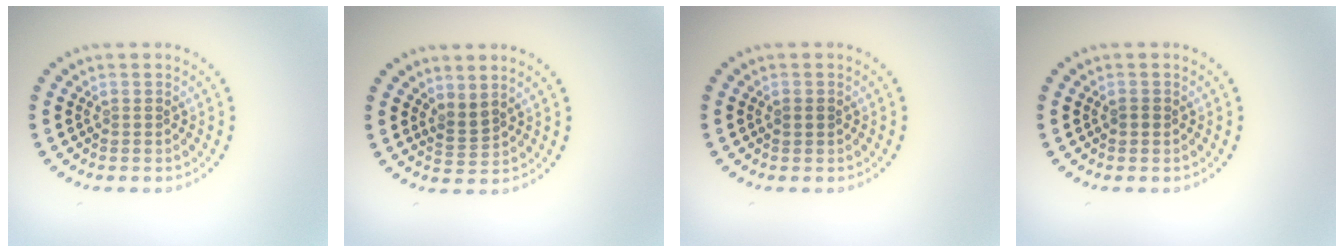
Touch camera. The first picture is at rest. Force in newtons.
{"total": 1.8, "press": 1.3, "slide": 1.3}
{"total": 0.9, "press": 0.9, "slide": 0.1}
{"total": 0.7, "press": 0.7, "slide": 0.2}